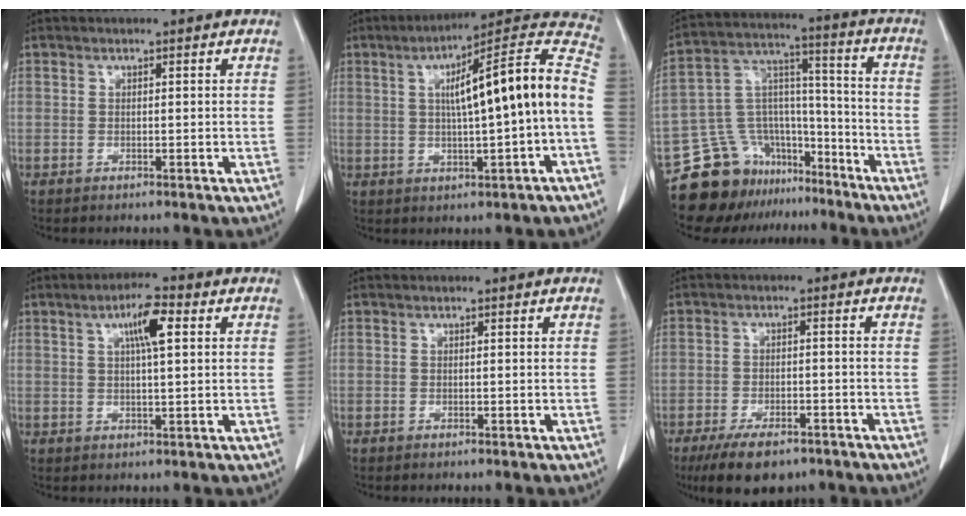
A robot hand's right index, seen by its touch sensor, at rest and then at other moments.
{"total": 17.3, "force": [0.4, 0.7, 17.3], "torque": [-0.244, 0.038, 0.002]}
{"total": 15.3, "force": [-11.9, 8.8, 3.7], "torque": [-0.061, 0.082, -0.201]}
{"total": 5.8, "force": [2.1, 0.8, 5.3], "torque": [-0.094, 0.007, 0.034]}
{"total": 0.0}
{"total": 8.2, "force": [-6.0, 3.4, 4.5], "torque": [-0.073, -0.004, -0.095]}